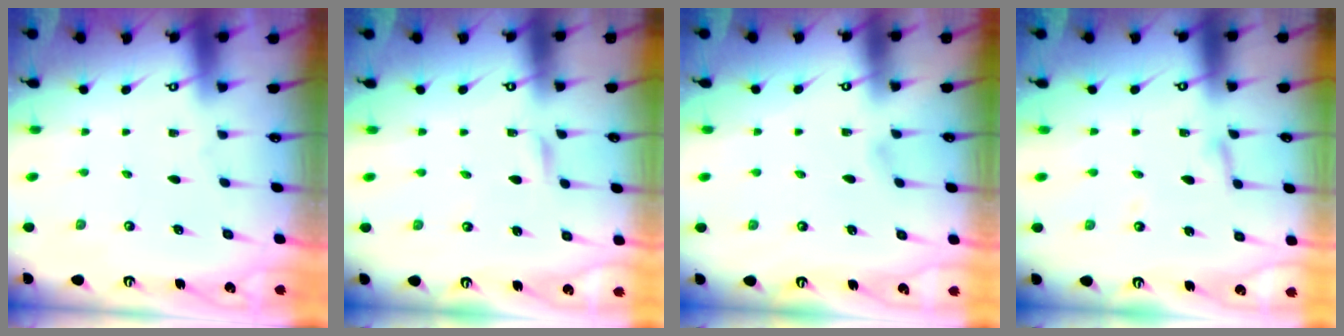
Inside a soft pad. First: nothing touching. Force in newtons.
{"total": 1.4, "press": 1.4, "slide": 0.1}
{"total": 3.2, "press": 3.2, "slide": 0.3}
{"total": 2.7, "press": 2.7, "slide": 0.2}